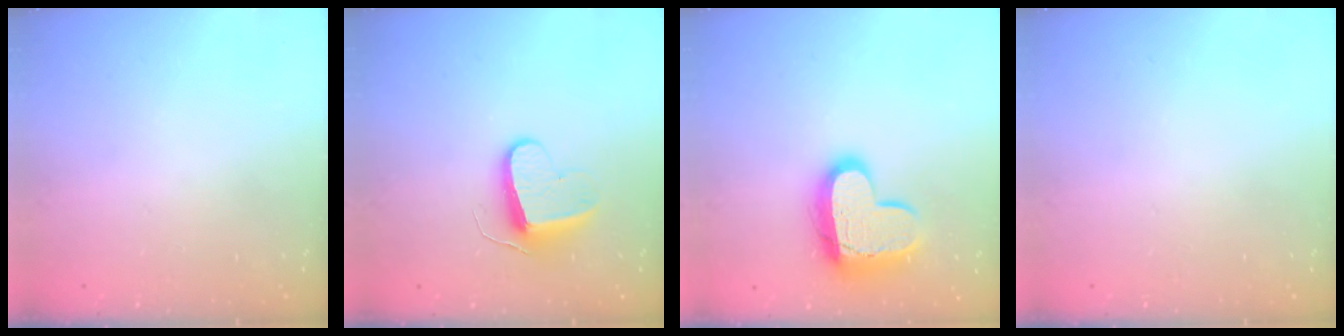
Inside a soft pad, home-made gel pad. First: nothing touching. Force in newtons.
{"total": 8.5, "press": 8.5, "slide": 0.3}
{"total": 14.9, "press": 14.9, "slide": 1.4}
{"total": 0.0}